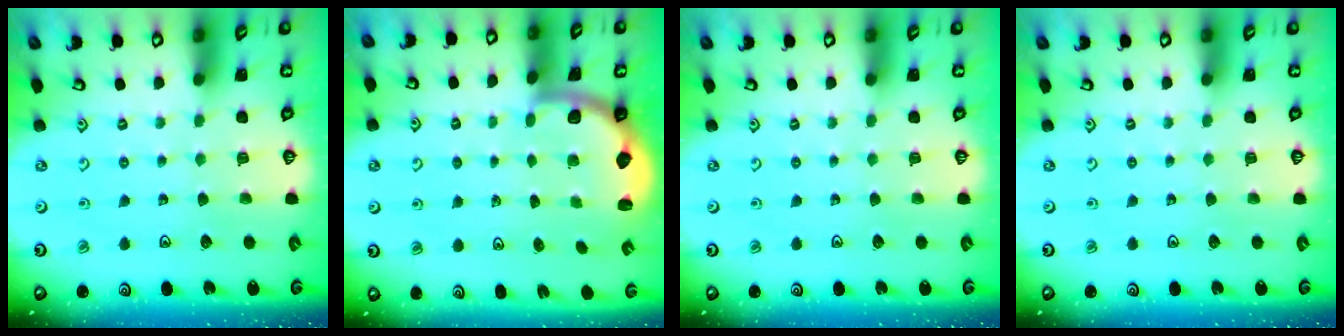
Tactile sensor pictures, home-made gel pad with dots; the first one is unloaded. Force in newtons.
{"total": 2.4, "press": 1.7, "slide": 1.6}
{"total": 0.0}
{"total": 0.0}